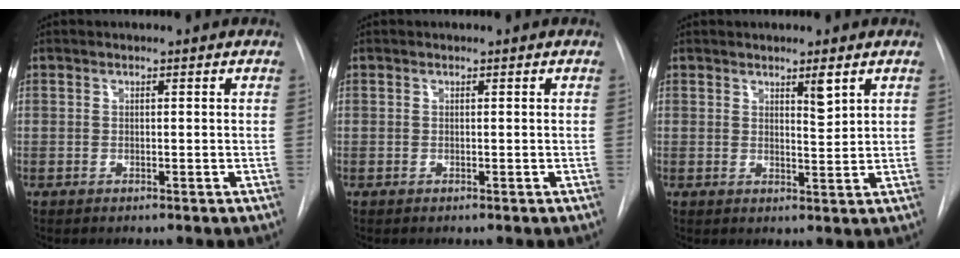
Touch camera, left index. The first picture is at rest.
{"total": 0.0}
{"total": 2.6, "force": [1.6, 0.2, 2.0], "torque": [-0.035, -0.010, 0.028]}